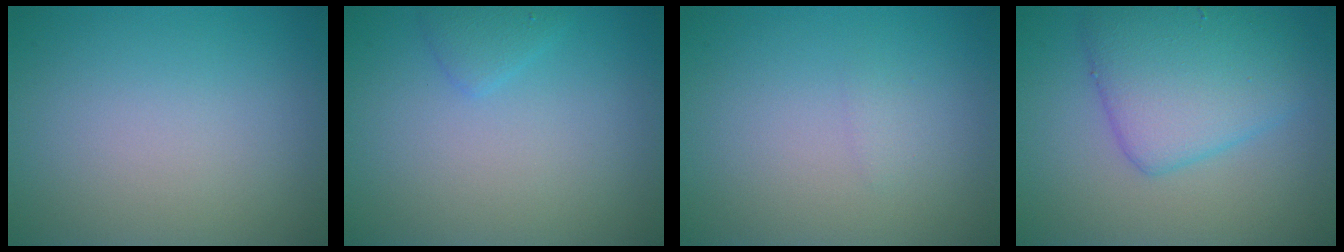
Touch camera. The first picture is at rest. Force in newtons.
{"total": 1.2, "press": 1.2, "slide": 0.0}
{"total": 0.5, "press": 0.5, "slide": 0.0}
{"total": 5.9, "press": 5.9, "slide": 0.3}